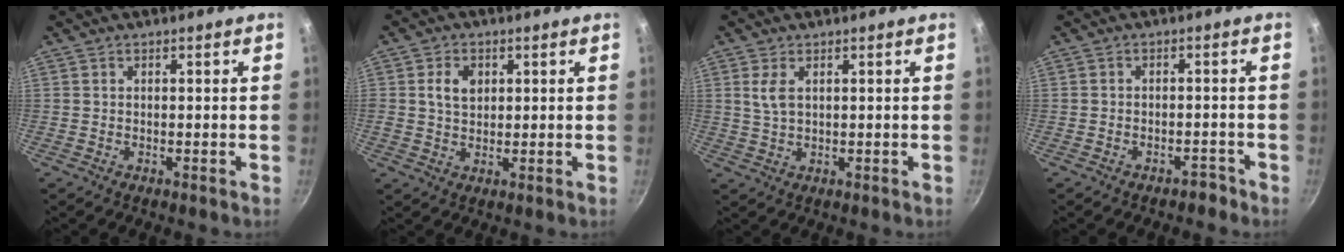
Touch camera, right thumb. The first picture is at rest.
{"total": 4.9, "force": [1.3, 3.6, 3.0], "torque": [-0.039, -0.002, 0.022]}
{"total": 3.8, "force": [1.2, 2.1, 2.9], "torque": [-0.056, -0.006, 0.025]}
{"total": 2.3, "force": [-1.8, 1.2, 0.7], "torque": [0.009, 0.030, -0.013]}